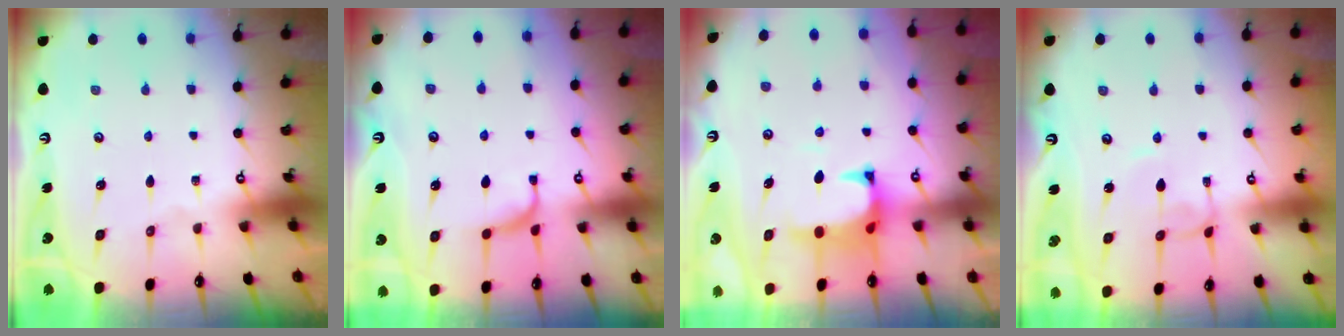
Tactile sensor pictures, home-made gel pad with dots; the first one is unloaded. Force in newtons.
{"total": 1.7, "press": 1.6, "slide": 0.5}
{"total": 1.4, "press": 0.9, "slide": 1.0}
{"total": 1.9, "press": 1.9, "slide": 0.3}